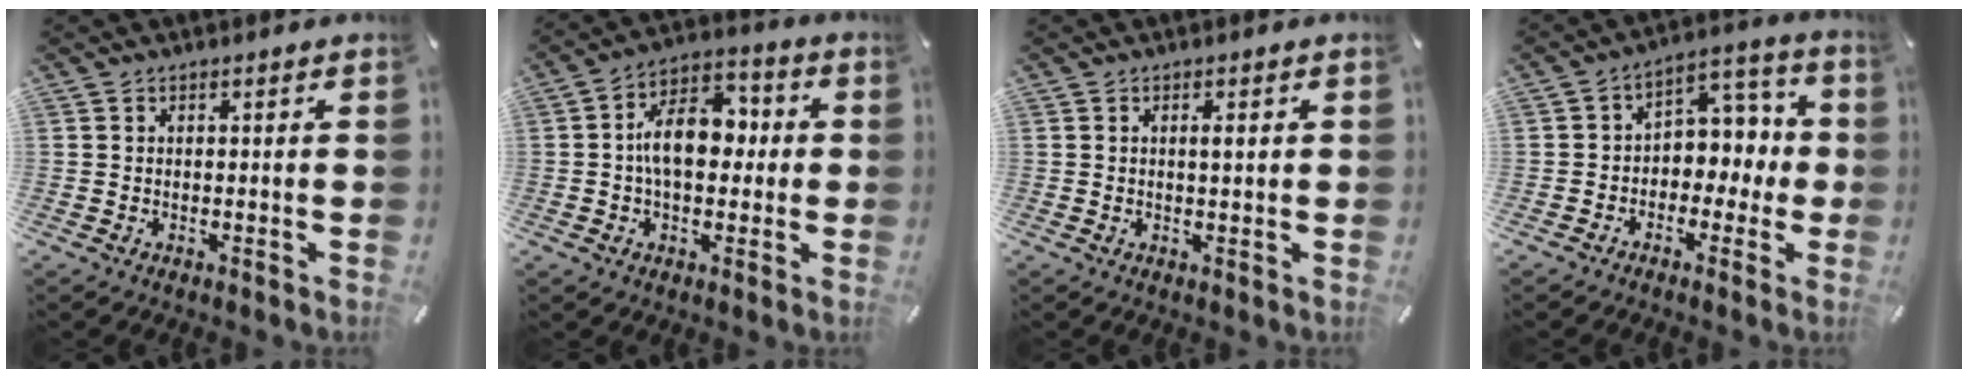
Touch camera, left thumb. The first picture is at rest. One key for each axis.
{"total": 12.1, "fx": 0.0, "fy": 7.5, "fz": 9.5, "tx": -0.156, "ty": 0.011, "tz": 0.001}
{"total": 2.2, "fx": 0.5, "fy": 0.6, "fz": 2.0, "tx": -0.033, "ty": 0.000, "tz": 0.004}
{"total": 7.2, "fx": -1.4, "fy": 6.3, "fz": 3.3, "tx": -0.041, "ty": 0.012, "tz": -0.029}